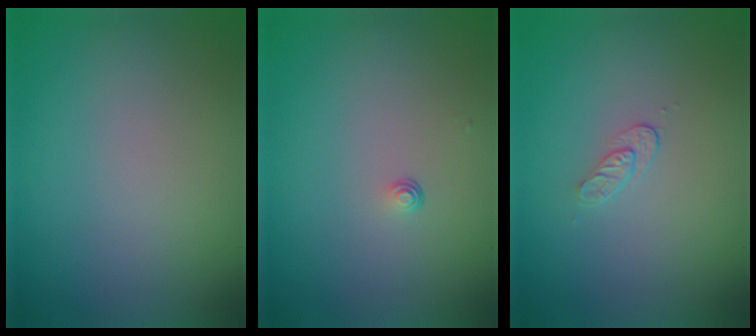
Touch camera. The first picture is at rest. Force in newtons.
{"total": 0.6, "press": 0.3, "slide": 0.5}
{"total": 1.2, "press": 0.6, "slide": 1.0}